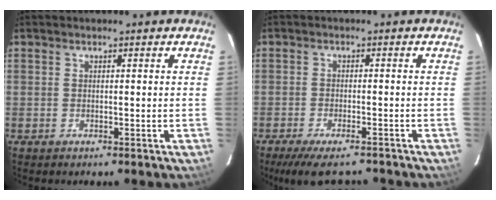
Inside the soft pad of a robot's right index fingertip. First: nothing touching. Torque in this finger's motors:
{"motor_torque": [0.83, -0.57, 0.27, 0.05]}